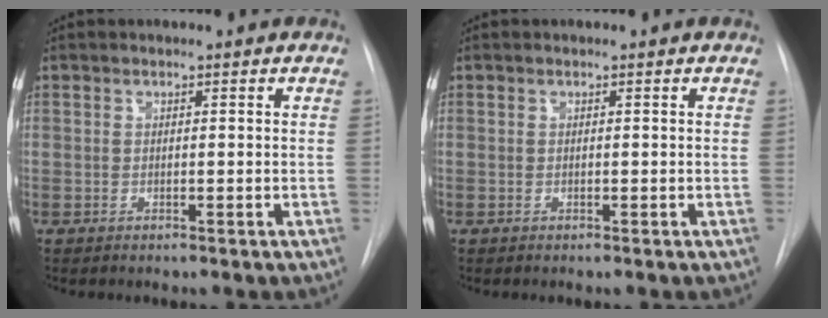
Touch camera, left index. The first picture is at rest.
{"total": 0.0}